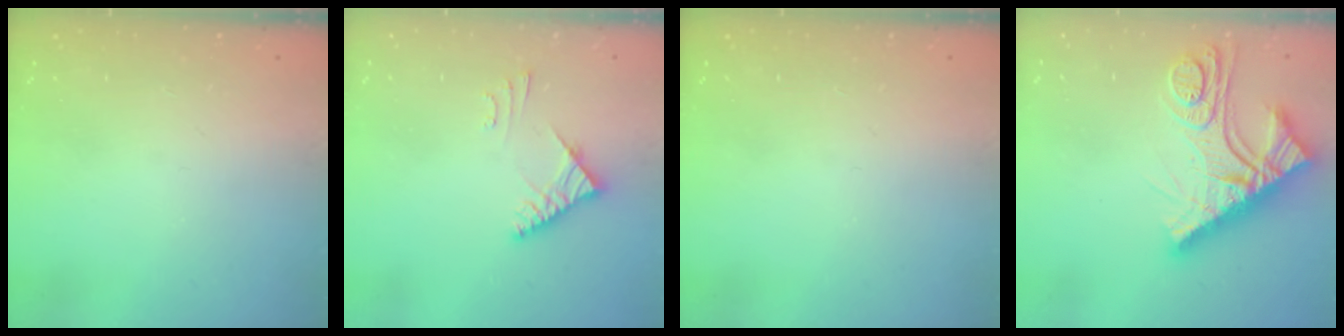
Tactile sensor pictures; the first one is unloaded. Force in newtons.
{"total": 4.4, "press": 4.3, "slide": 0.8}
{"total": 0.0}
{"total": 15.8, "press": 15.8, "slide": 0.6}